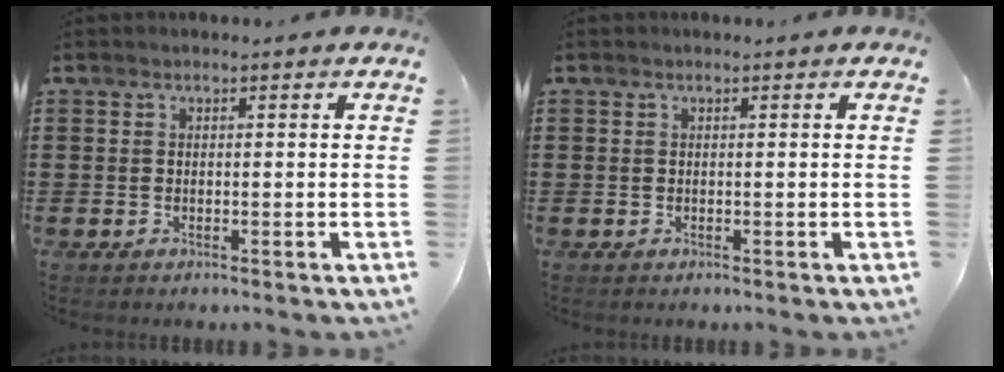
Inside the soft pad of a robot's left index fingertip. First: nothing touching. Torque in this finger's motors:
{"motor_torque": [0.06, -0.02, -0.07, -0.01]}